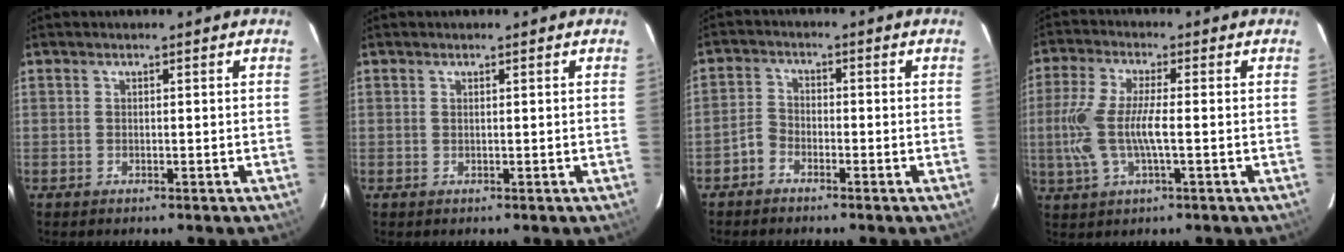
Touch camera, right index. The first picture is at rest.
{"total": 0.0}
{"total": 2.8, "force": [-2.1, 1.7, 0.7], "torque": [-0.017, 0.011, -0.043]}
{"total": 10.0, "force": [-1.2, 2.5, 9.6], "torque": [-0.207, -0.003, -0.023]}